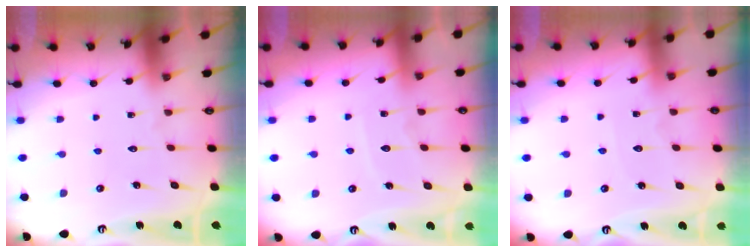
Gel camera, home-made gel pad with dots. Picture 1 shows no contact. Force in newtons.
{"total": 5.6, "press": 5.6, "slide": 0.6}
{"total": 3.9, "press": 3.9, "slide": 0.5}